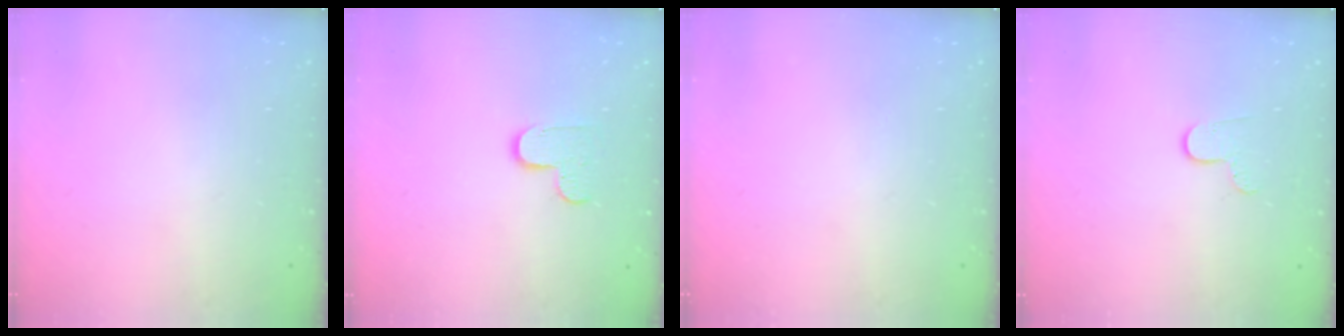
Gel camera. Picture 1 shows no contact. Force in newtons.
{"total": 6.2, "press": 6.2, "slide": 0.3}
{"total": 0.0}
{"total": 6.0, "press": 6.0, "slide": 0.5}